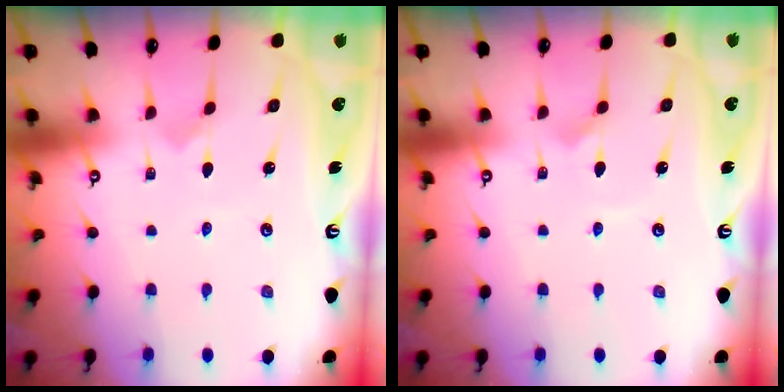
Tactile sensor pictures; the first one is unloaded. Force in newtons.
{"total": 1.6, "press": 1.6, "slide": 0.1}